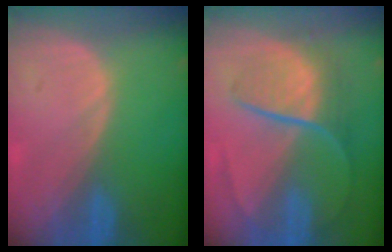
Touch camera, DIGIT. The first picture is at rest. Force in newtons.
{"total": 9.0, "press": 7.5, "slide": 5.0}